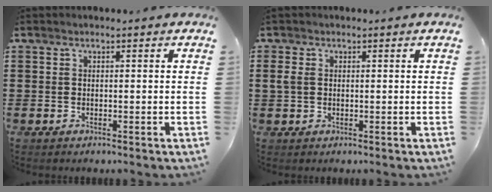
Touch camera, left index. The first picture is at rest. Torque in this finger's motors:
{"motor_torque": [0.61, -0.76, 0.24, 0.05]}